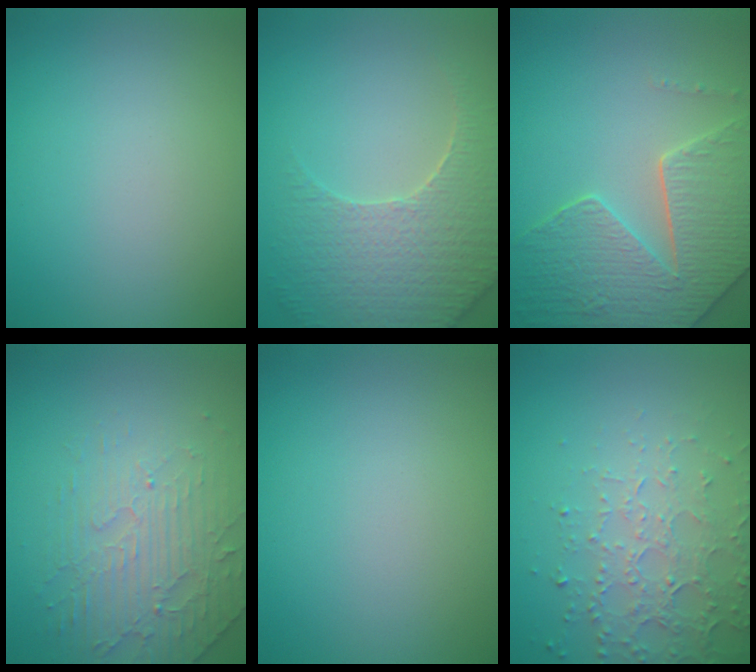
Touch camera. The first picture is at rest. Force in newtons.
{"total": 5.1, "press": 4.6, "slide": 2.1}
{"total": 6.6, "press": 5.7, "slide": 3.4}
{"total": 4.5, "press": 3.3, "slide": 3.0}
{"total": 0.0}
{"total": 4.6, "press": 3.4, "slide": 3.1}